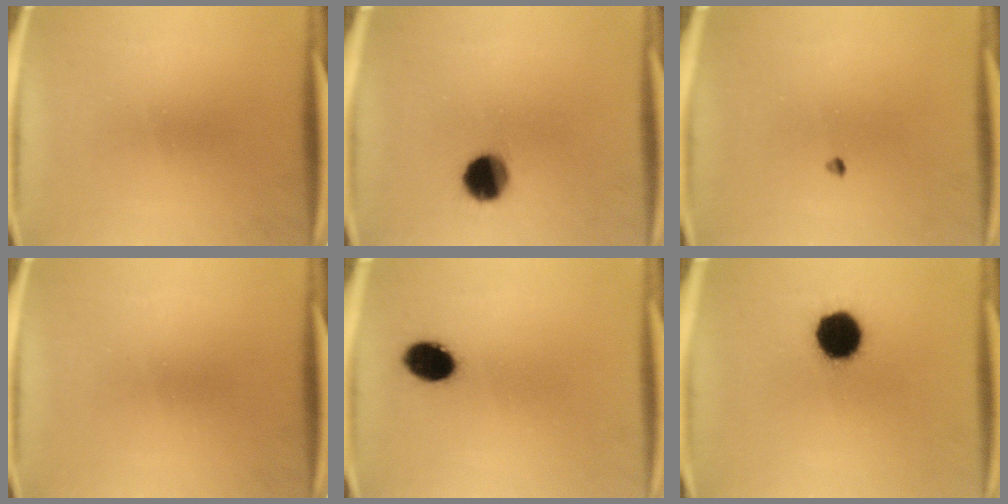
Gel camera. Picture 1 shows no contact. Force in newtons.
{"total": 9.2}
{"total": 0.7}
{"total": 0.0}
{"total": 7.5}
{"total": 13.4}